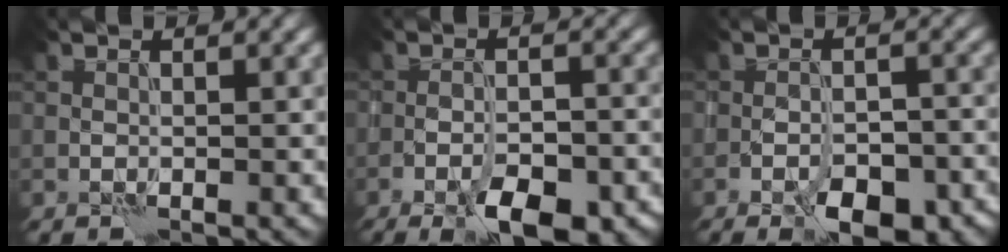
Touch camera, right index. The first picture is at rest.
{"total": 7.0, "force": [-4.4, 2.4, 4.9], "torque": [-0.070, -0.007, -0.064]}
{"total": 7.4, "force": [-4.9, 3.3, 4.4], "torque": [-0.054, -0.003, -0.062]}